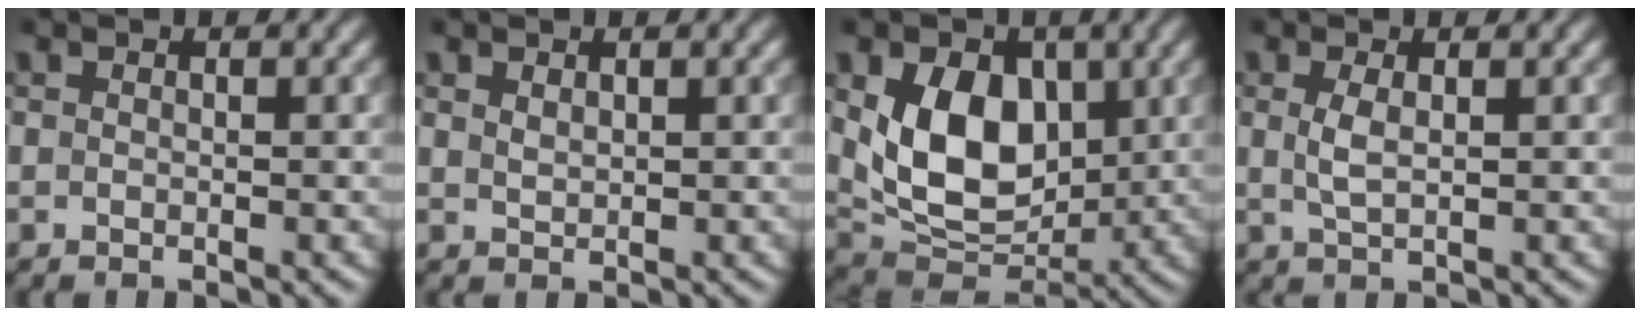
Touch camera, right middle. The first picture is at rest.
{"total": 0.9, "force": [0.6, 0.4, 0.5], "torque": [-0.012, 0.000, 0.014]}
{"total": 8.9, "force": [1.4, 6.2, 6.1], "torque": [-0.111, -0.015, 0.027]}
{"total": 1.7, "force": [0.4, 0.5, 1.6], "torque": [-0.038, 0.000, 0.008]}